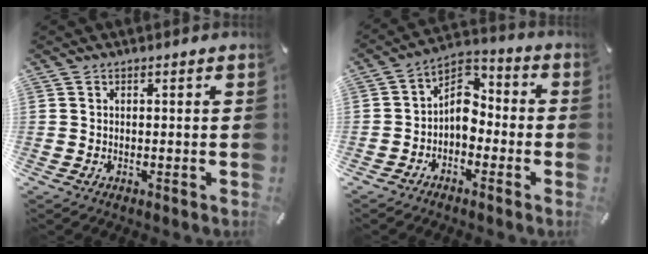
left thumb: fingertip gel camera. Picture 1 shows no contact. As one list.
[{"total": 7.3, "force": [-2.2, 5.6, 4.1], "torque": [-0.079, 0.012, -0.046]}]